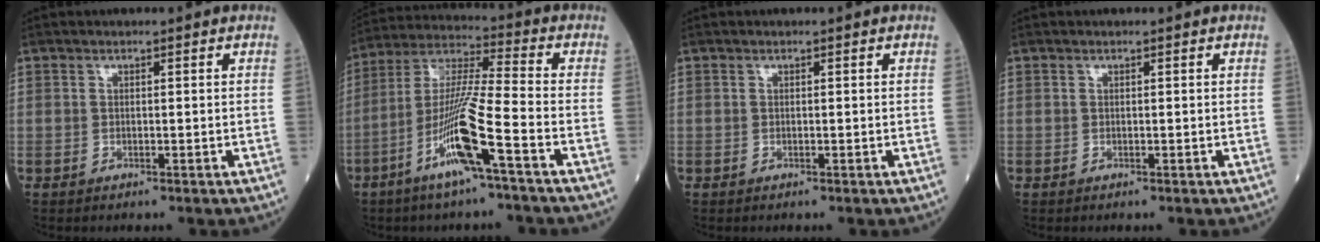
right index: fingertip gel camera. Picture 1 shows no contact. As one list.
[{"total": 12.6, "force": [-5.5, -0.5, 11.3], "torque": [-0.228, -0.004, -0.106]}, {"total": 0.0}, {"total": 0.0}]